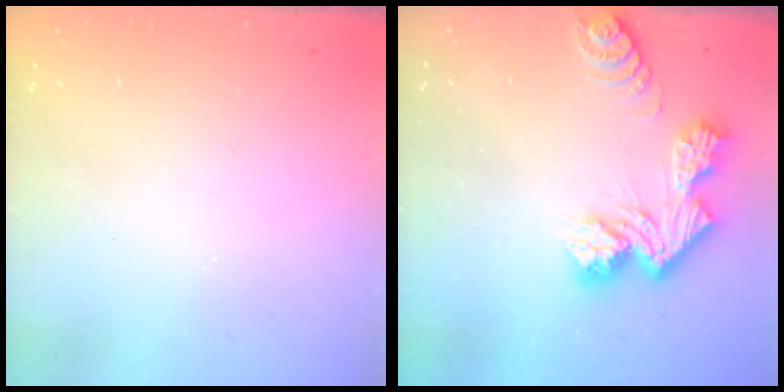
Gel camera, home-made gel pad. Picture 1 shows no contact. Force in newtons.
{"total": 12.2, "press": 12.1, "slide": 1.0}